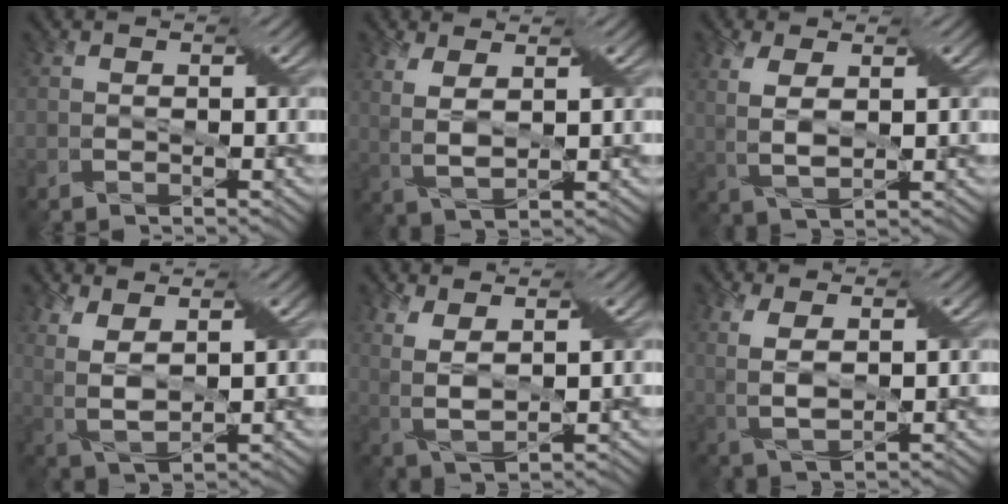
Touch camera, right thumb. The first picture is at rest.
{"total": 4.6, "force": [2.1, 1.6, 3.8], "torque": [-0.094, 0.002, 0.044]}
{"total": 4.6, "force": [1.4, 1.8, 4.0], "torque": [-0.097, 0.003, 0.029]}
{"total": 5.9, "force": [3.2, 2.0, 4.5], "torque": [-0.116, 0.000, 0.067]}
{"total": 5.2, "force": [2.8, 1.6, 4.0], "torque": [-0.102, 0.000, 0.060]}
{"total": 4.6, "force": [1.7, 1.7, 3.9], "torque": [-0.097, 0.003, 0.035]}